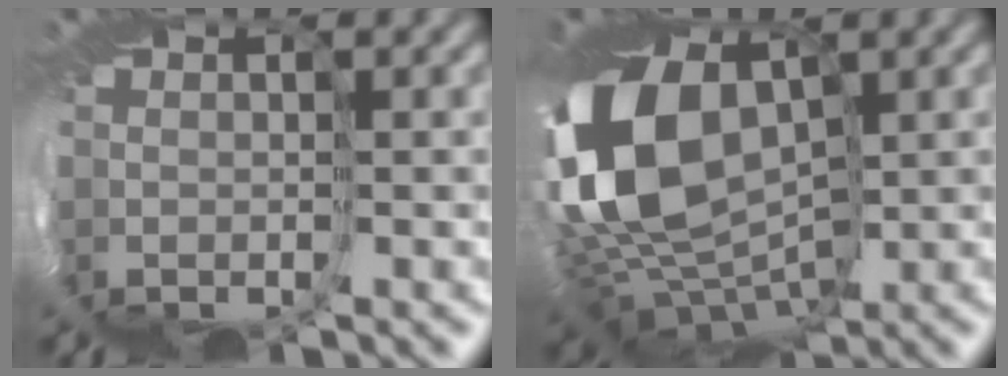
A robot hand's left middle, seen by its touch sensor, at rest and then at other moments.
{"total": 12.9, "force": [2.6, 8.7, 9.1], "torque": [-0.193, -0.012, 0.045]}